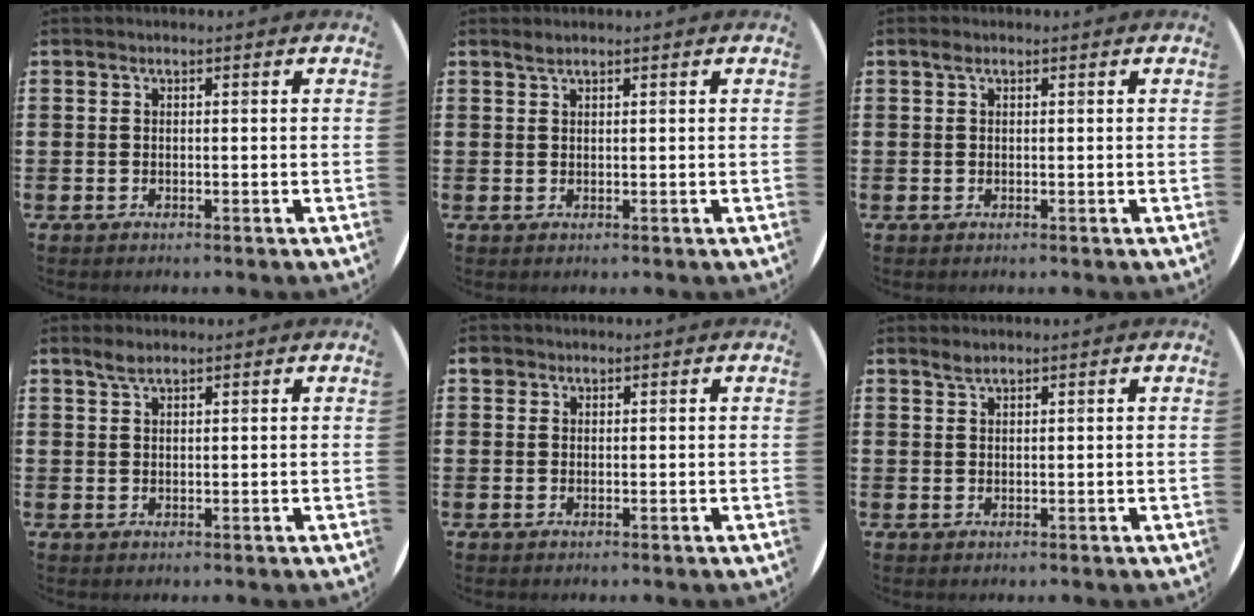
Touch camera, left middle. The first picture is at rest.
{"total": 0.9, "force": [0.8, 0.0, 0.3], "torque": [-0.006, 0.000, 0.015]}
{"total": 0.7, "force": [0.4, 0.4, 0.4], "torque": [-0.001, 0.001, 0.006]}
{"total": 1.8, "force": [1.4, 0.4, 0.9], "torque": [-0.020, 0.003, 0.026]}
{"total": 1.0, "force": [0.8, 0.6, 0.1], "torque": [0.005, 0.000, 0.015]}
{"total": 1.2, "force": [1.1, 0.1, 0.4], "torque": [-0.009, 0.002, 0.020]}